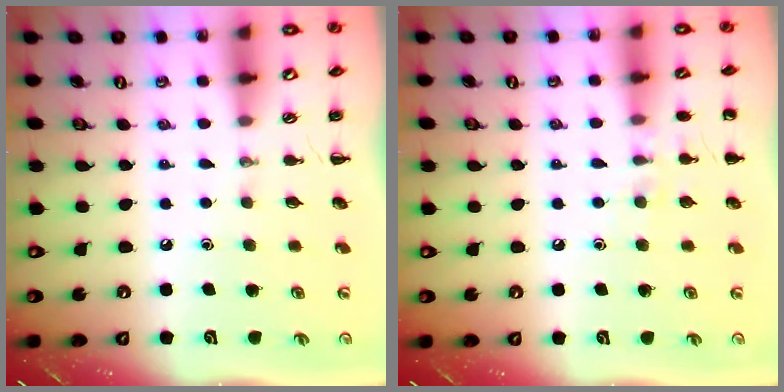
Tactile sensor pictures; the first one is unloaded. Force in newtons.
{"total": 6.6, "press": 6.4, "slide": 1.5}